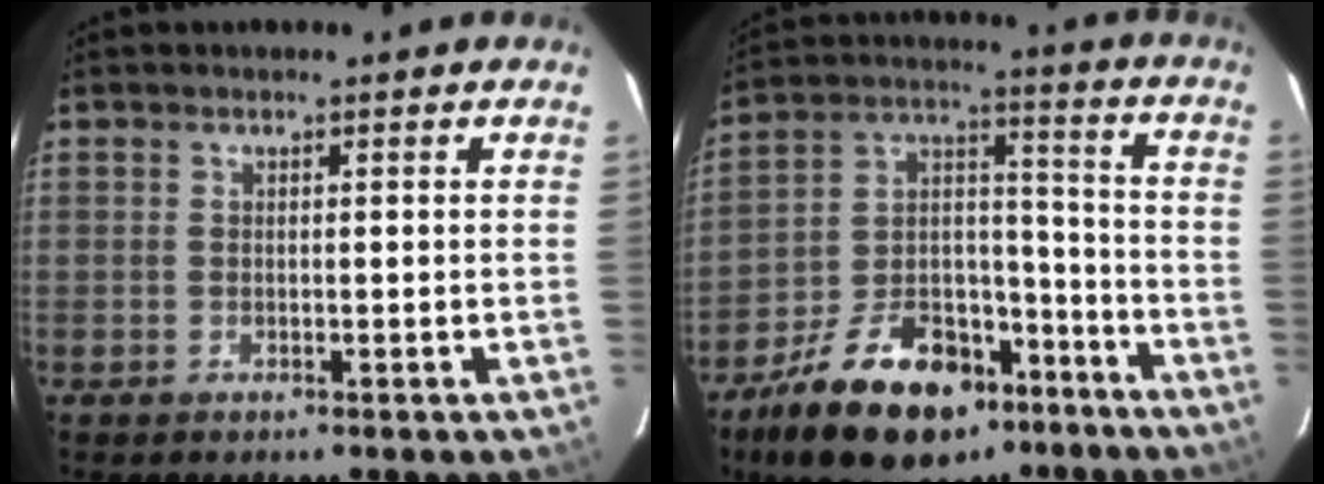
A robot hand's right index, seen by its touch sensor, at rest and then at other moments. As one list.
[{"total": 21.0, "force": [-13.5, 11.1, 11.6], "torque": [-0.223, 0.033, -0.210]}]